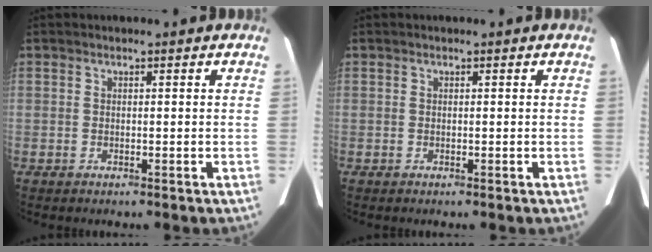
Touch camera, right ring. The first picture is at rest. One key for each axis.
{"total": 0.0}